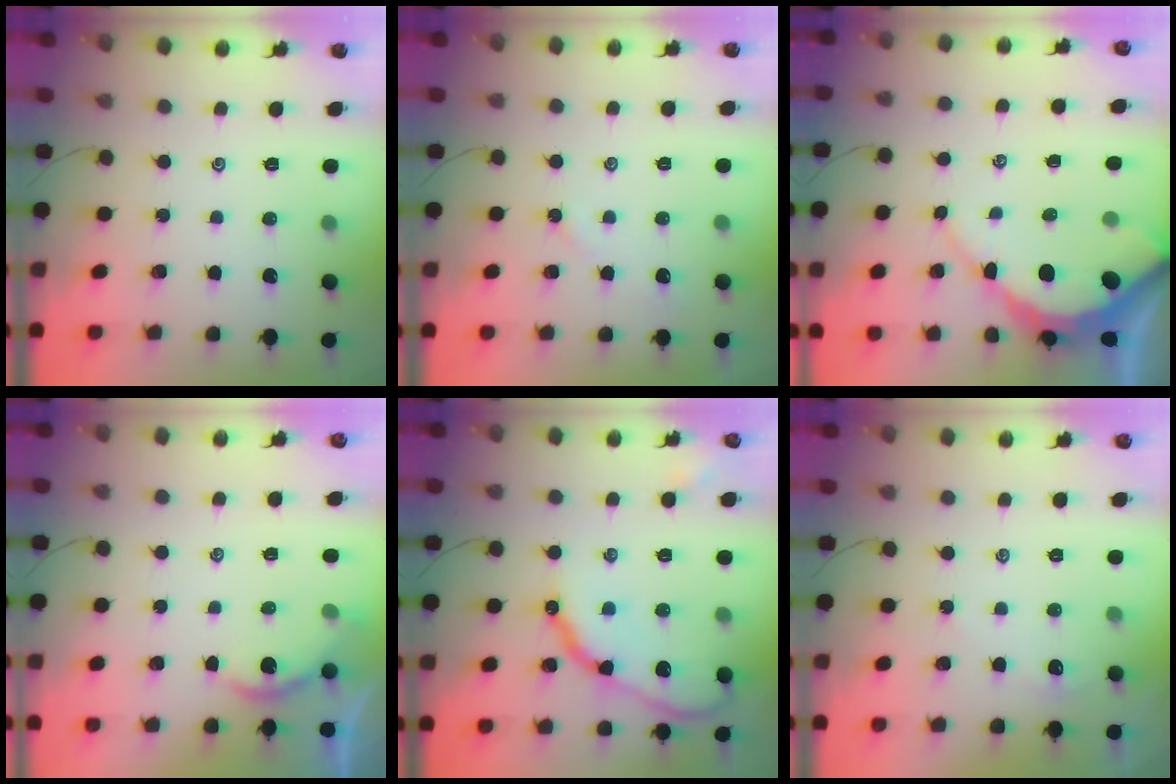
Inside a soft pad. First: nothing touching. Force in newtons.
{"total": 4.2, "press": 4.2, "slide": 0.4}
{"total": 8.2, "press": 8.1, "slide": 0.9}
{"total": 2.3, "press": 2.3, "slide": 0.3}
{"total": 14.0, "press": 13.9, "slide": 1.3}
{"total": 1.4, "press": 1.4, "slide": 0.2}